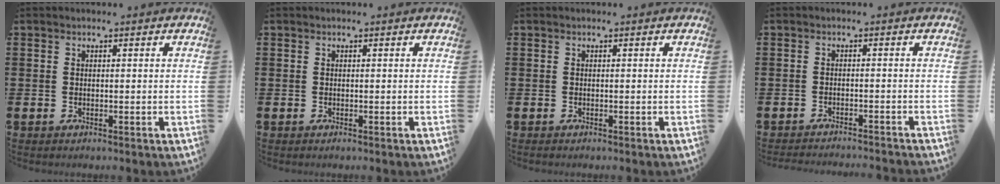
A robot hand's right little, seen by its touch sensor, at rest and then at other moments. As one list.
[{"total": 0.0}, {"total": 0.0}, {"total": 1.5, "force": [-1.5, -0.2, 0.0], "torque": [-0.001, 0.003, -0.030]}]